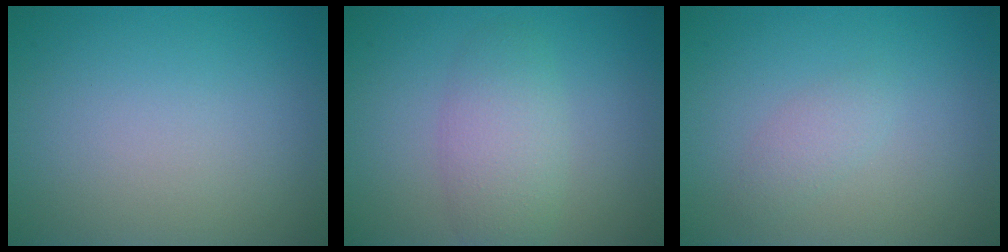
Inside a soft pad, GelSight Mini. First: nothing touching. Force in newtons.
{"total": 3.4, "press": 3.4, "slide": 0.1}
{"total": 1.3, "press": 1.3, "slide": 0.0}